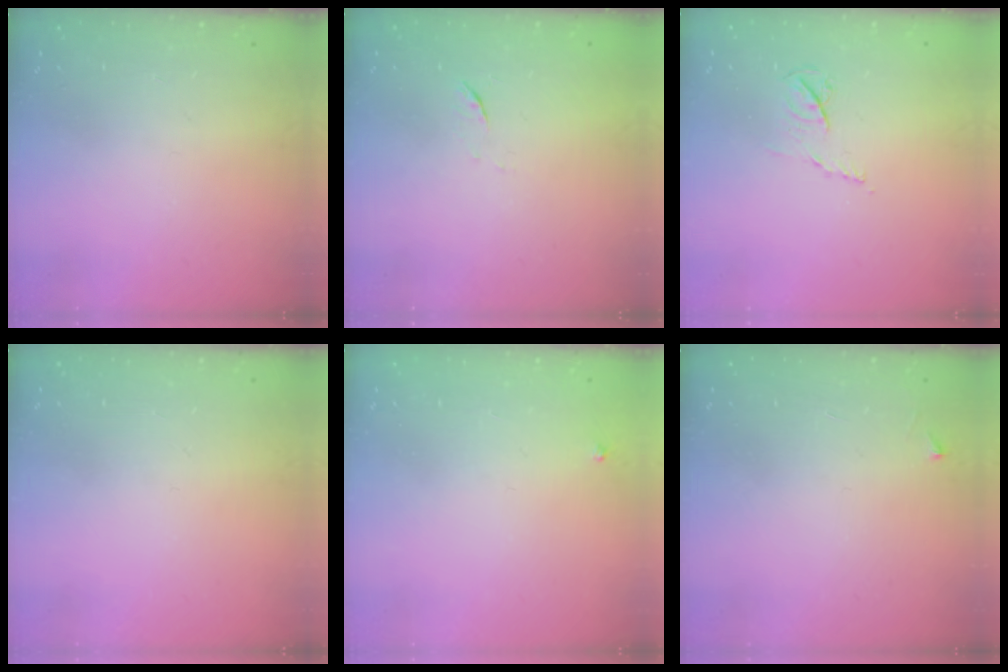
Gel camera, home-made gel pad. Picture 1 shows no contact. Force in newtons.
{"total": 4.5, "press": 4.5, "slide": 0.7}
{"total": 5.4, "press": 5.3, "slide": 0.7}
{"total": 0.0}
{"total": 2.7, "press": 2.7, "slide": 0.3}
{"total": 2.5, "press": 2.5, "slide": 0.3}